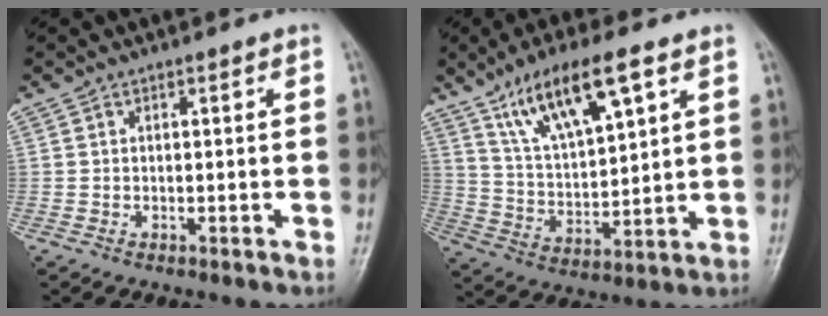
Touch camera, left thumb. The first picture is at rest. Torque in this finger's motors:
{"motor_torque": [0.47, 0.44, 1.64, -1.12, 0.32]}